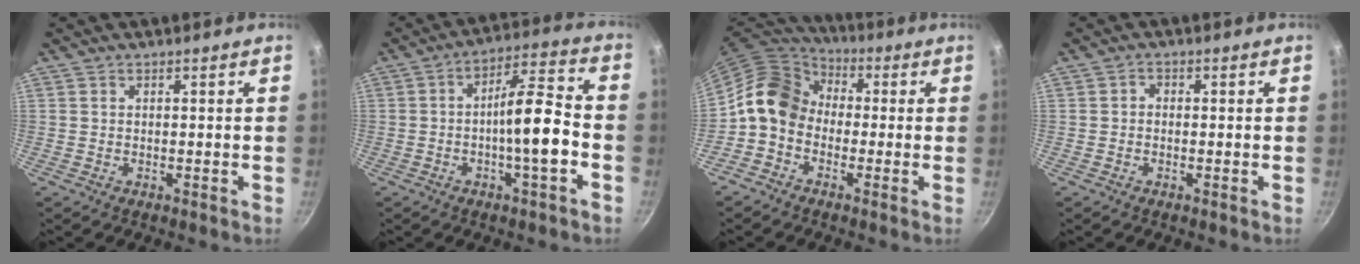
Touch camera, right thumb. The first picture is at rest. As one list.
[{"total": 11.4, "force": [-3.0, 2.6, 10.6], "torque": [-0.157, 0.042, -0.052]}, {"total": 11.5, "force": [-0.8, 9.2, 6.8], "torque": [-0.089, 0.038, -0.041]}, {"total": 1.2, "force": [-0.3, 1.0, 0.6], "torque": [-0.009, 0.007, -0.008]}]